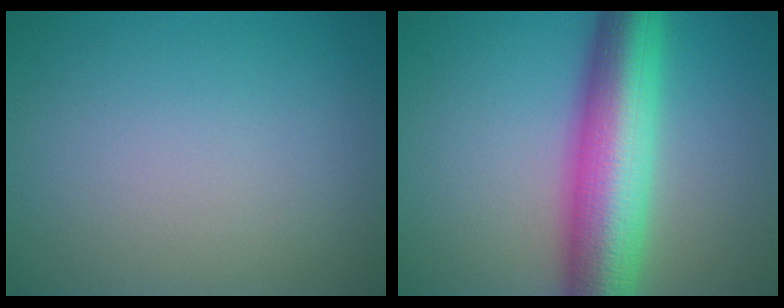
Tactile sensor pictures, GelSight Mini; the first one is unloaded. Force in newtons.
{"total": 10.7, "press": 10.7, "slide": 0.1}